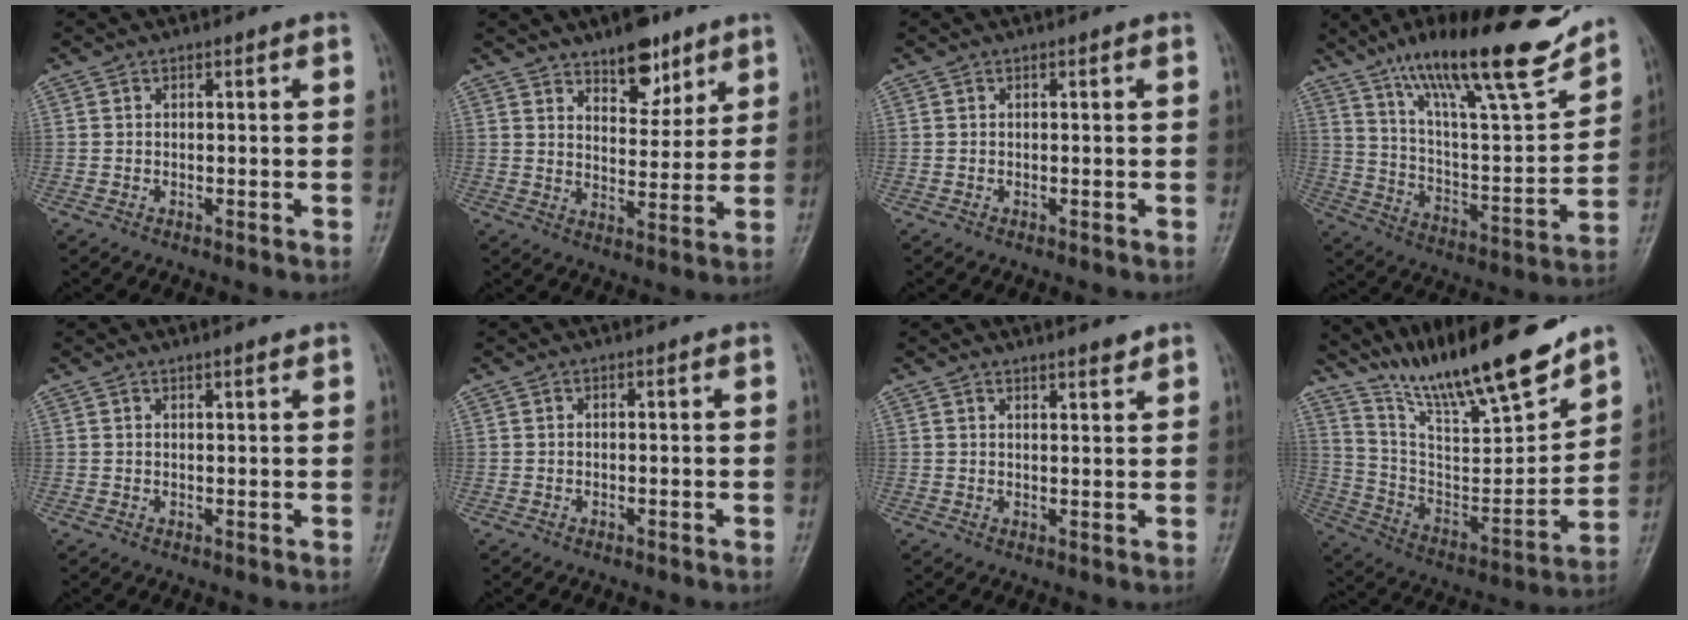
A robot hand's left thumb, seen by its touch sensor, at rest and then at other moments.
{"total": 9.3, "force": [6.4, 4.3, 5.2], "torque": [-0.046, -0.041, 0.100]}
{"total": 0.0}
{"total": 24.7, "force": [17.4, 5.2, 16.7], "torque": [-0.241, -0.070, 0.293]}
{"total": 1.3, "force": [1.1, 0.1, 0.7], "torque": [-0.009, -0.007, 0.018]}
{"total": 0.0}
{"total": 2.4, "force": [2.1, 0.4, 1.1], "torque": [-0.012, -0.018, 0.032]}
{"total": 23.4, "force": [18.7, 4.5, 13.2], "torque": [-0.189, -0.093, 0.328]}